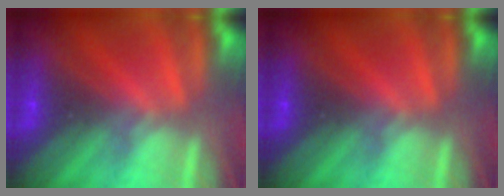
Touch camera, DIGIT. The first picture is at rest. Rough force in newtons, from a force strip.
{"total": 0.0}